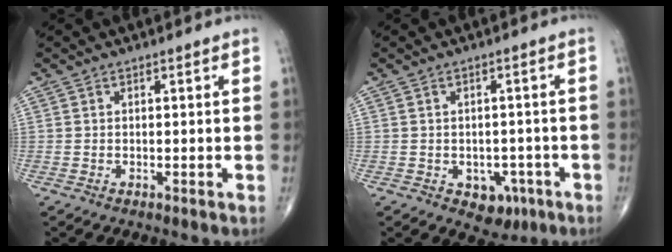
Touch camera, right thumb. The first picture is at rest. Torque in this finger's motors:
{"motor_torque": [-0.02, 0.04, 0.23, 0.18, 0.07]}